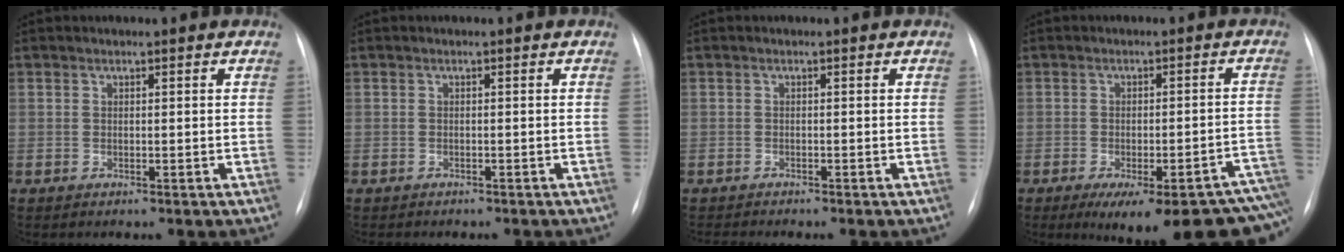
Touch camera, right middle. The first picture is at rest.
{"total": 2.6, "force": [-2.2, 0.9, 0.9], "torque": [-0.017, -0.004, -0.022]}
{"total": 2.2, "force": [-2.1, -0.1, 0.7], "torque": [-0.008, -0.004, -0.029]}
{"total": 19.5, "force": [-14.7, 3.8, 12.2], "torque": [-0.071, 0.009, -0.173]}